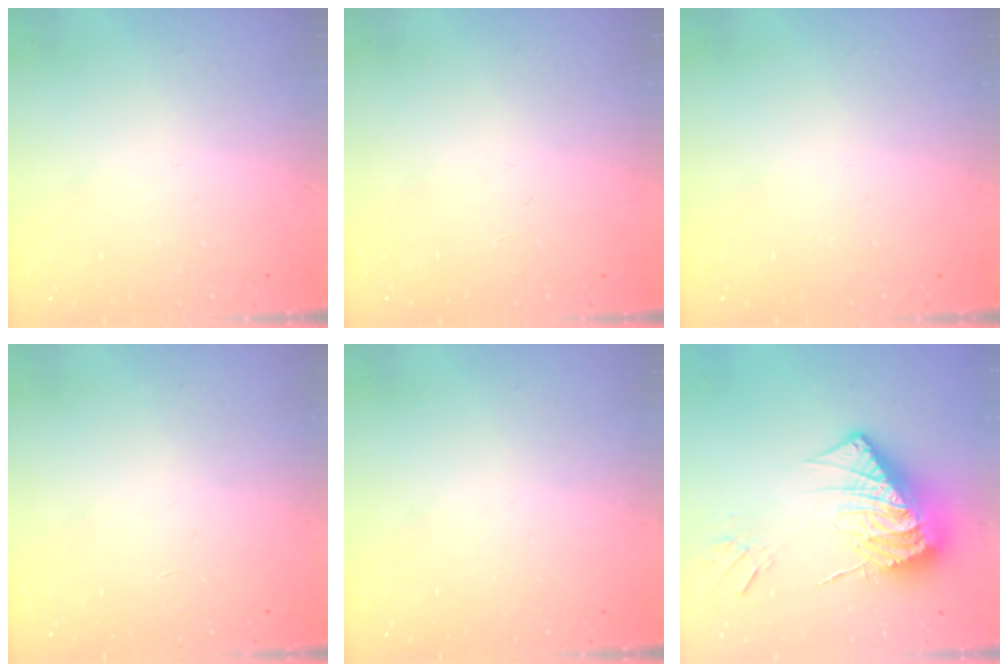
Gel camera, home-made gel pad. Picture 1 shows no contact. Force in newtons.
{"total": 0.0}
{"total": 0.0}
{"total": 0.0}
{"total": 0.0}
{"total": 17.7, "press": 17.6, "slide": 1.9}